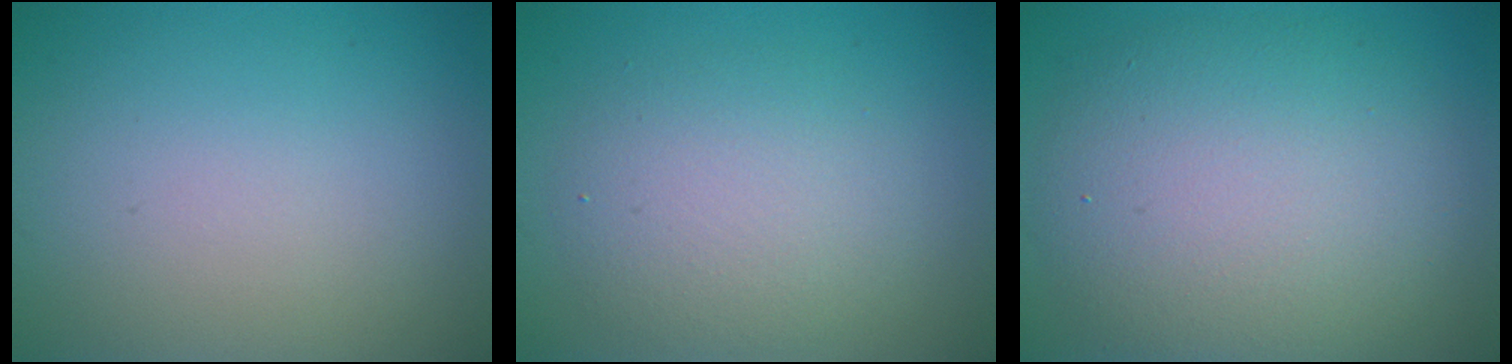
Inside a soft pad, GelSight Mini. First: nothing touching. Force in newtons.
{"total": 4.3, "press": 4.3, "slide": 0.2}
{"total": 9.1, "press": 9.1, "slide": 0.1}